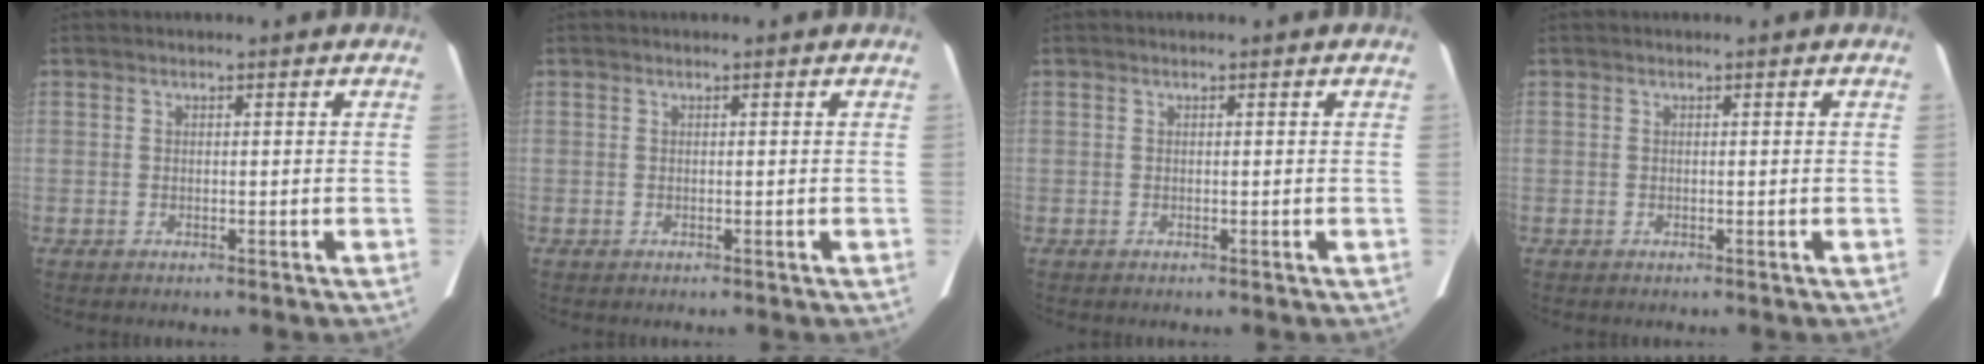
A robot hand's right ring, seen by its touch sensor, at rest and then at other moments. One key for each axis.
{"total": 0.0}
{"total": 0.0}
{"total": 0.0}